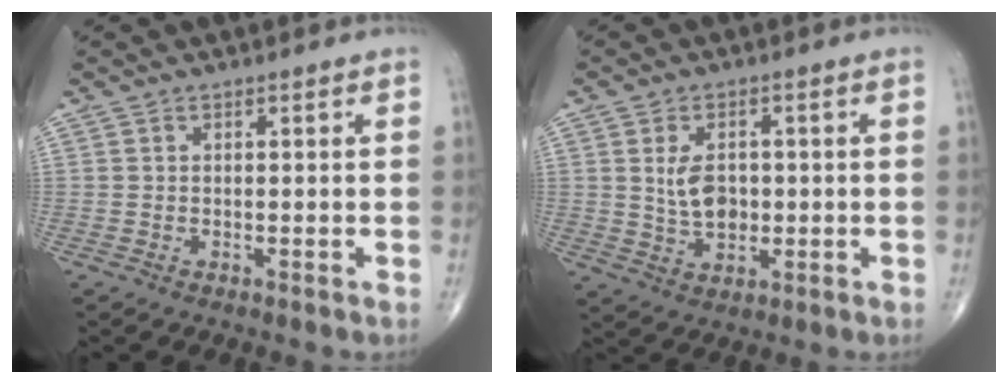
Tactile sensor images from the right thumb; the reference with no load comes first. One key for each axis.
{"total": 6.7, "fx": 0.6, "fy": 4.4, "fz": 5.0, "tx": -0.076, "ty": -0.004, "tz": 0.018}